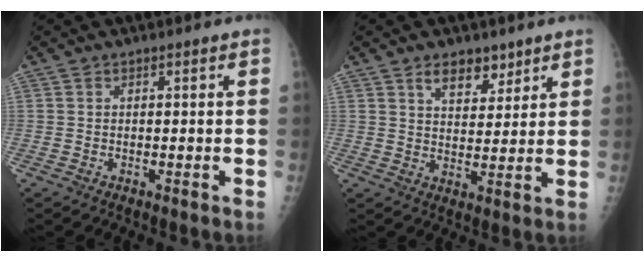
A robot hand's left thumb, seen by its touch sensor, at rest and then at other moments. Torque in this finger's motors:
{"motor_torque": [0.96, 0.46, 0.40, -0.20, 0.15]}